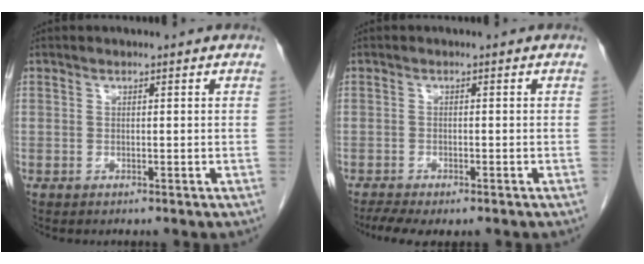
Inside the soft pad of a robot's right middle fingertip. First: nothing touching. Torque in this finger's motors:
{"motor_torque": [0.36, -0.11, 0.05, 0.01]}